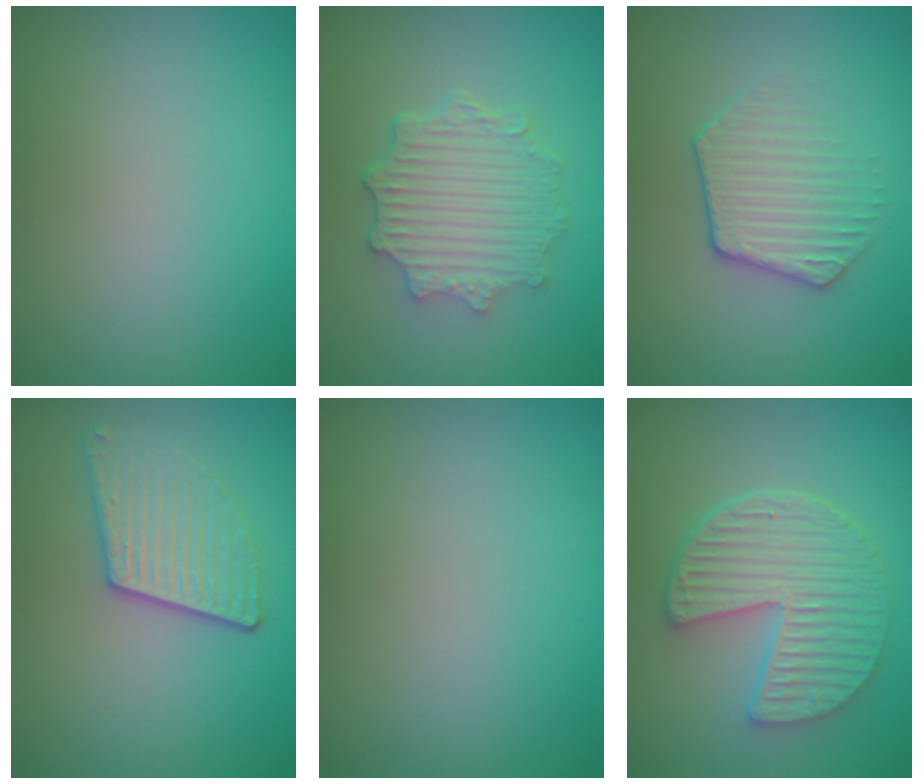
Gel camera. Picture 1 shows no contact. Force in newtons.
{"total": 4.5, "press": 3.6, "slide": 2.6}
{"total": 2.7, "press": 2.2, "slide": 1.6}
{"total": 3.3, "press": 2.8, "slide": 1.9}
{"total": 0.0}
{"total": 5.4, "press": 4.5, "slide": 3.0}